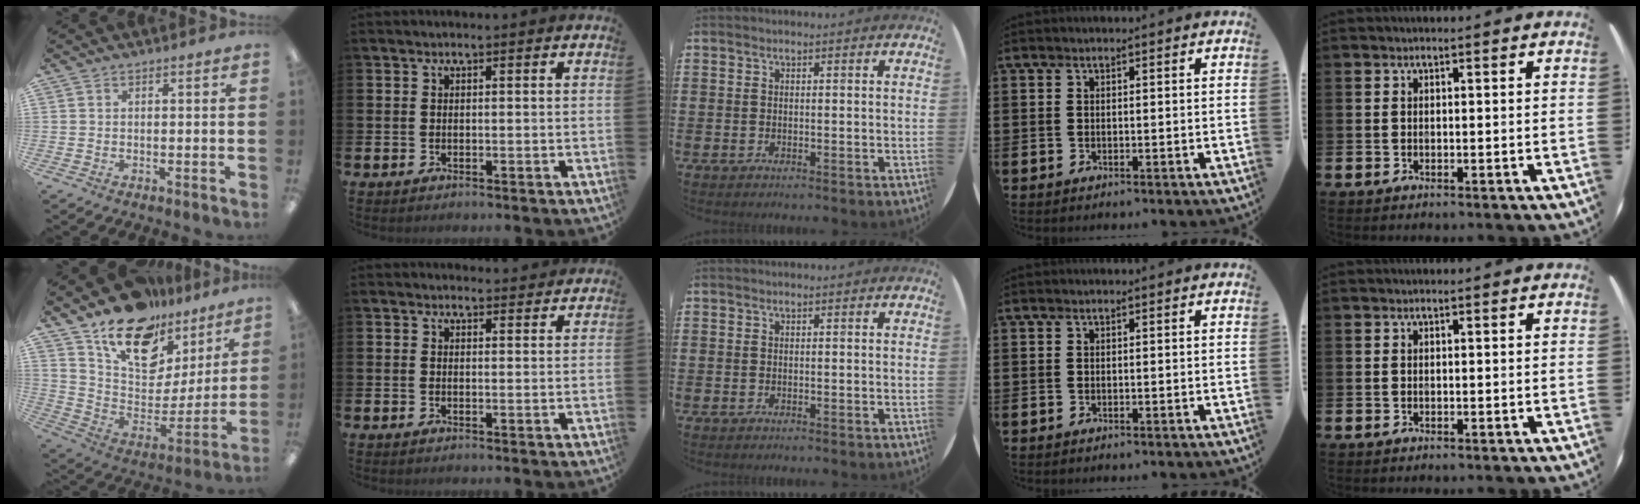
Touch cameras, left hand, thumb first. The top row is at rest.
{"thumb": {"total": 18.1, "force": [12.8, 10.1, 7.9], "torque": [-0.139, -0.086, 0.232]}, "index": {"total": 1.9, "force": [1.8, 0.4, -0.1], "torque": [0.009, -0.010, 0.031]}}